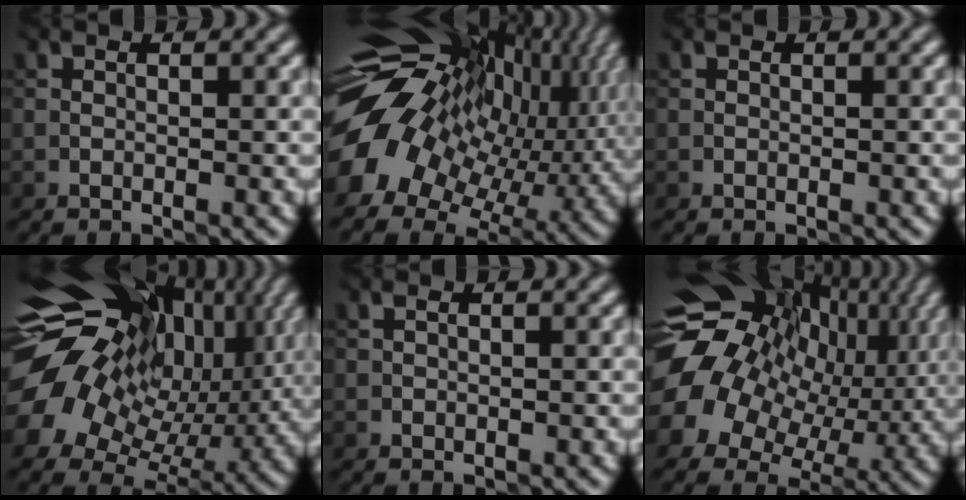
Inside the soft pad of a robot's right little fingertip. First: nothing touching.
{"total": 15.6, "force": [2.7, 10.8, 10.8], "torque": [-0.210, -0.006, 0.069]}
{"total": 0.0}
{"total": 17.7, "force": [5.3, 12.4, 11.5], "torque": [-0.199, 0.009, 0.112]}
{"total": 0.0}
{"total": 15.6, "force": [2.6, 12.7, 8.7], "torque": [-0.159, -0.011, 0.060]}